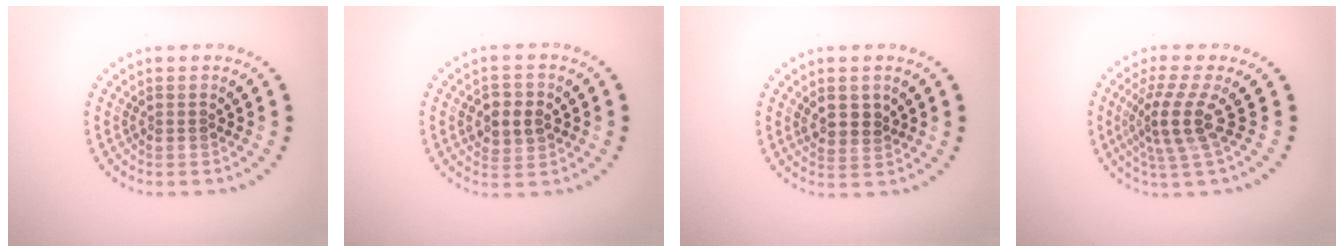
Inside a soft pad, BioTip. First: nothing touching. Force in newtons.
{"total": 3.1, "press": 3.1, "slide": 0.4}
{"total": 2.3, "press": 2.1, "slide": 0.9}
{"total": 3.7, "press": 2.6, "slide": 2.6}